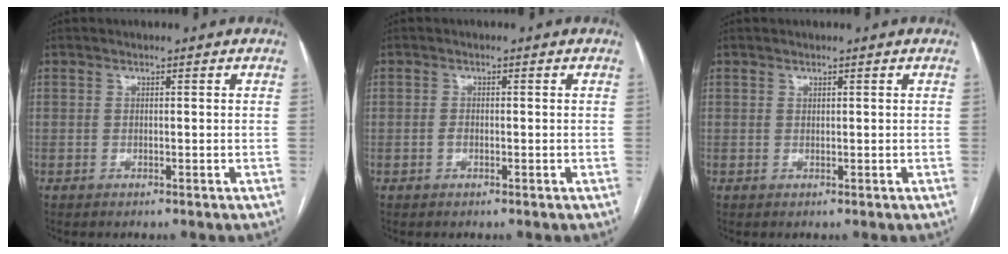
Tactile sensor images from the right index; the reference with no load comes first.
{"total": 1.0, "force": [-0.3, 0.6, 0.7], "torque": [-0.014, 0.001, -0.005]}
{"total": 0.0}